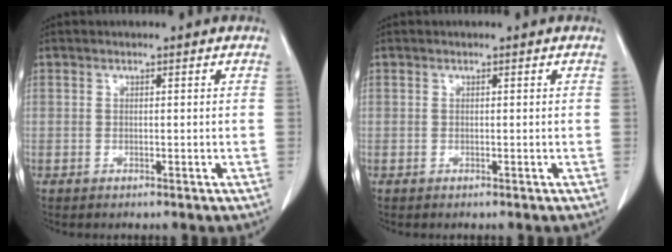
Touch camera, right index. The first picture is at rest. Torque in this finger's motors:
{"motor_torque": [0.00, 0.00, 0.00, 0.00]}